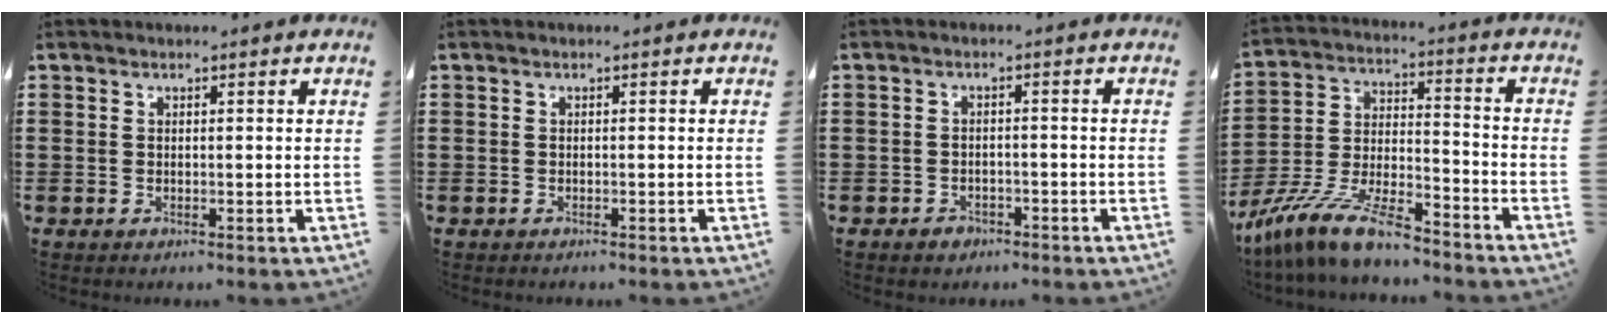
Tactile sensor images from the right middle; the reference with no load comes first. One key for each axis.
{"total": 0.0}
{"total": 1.5, "fx": -1.2, "fy": 0.8, "fz": 0.4, "tx": -0.011, "ty": 0.000, "tz": -0.026}
{"total": 11.7, "fx": -9.8, "fy": 1.5, "fz": 6.2, "tx": -0.128, "ty": 0.017, "tz": -0.193}